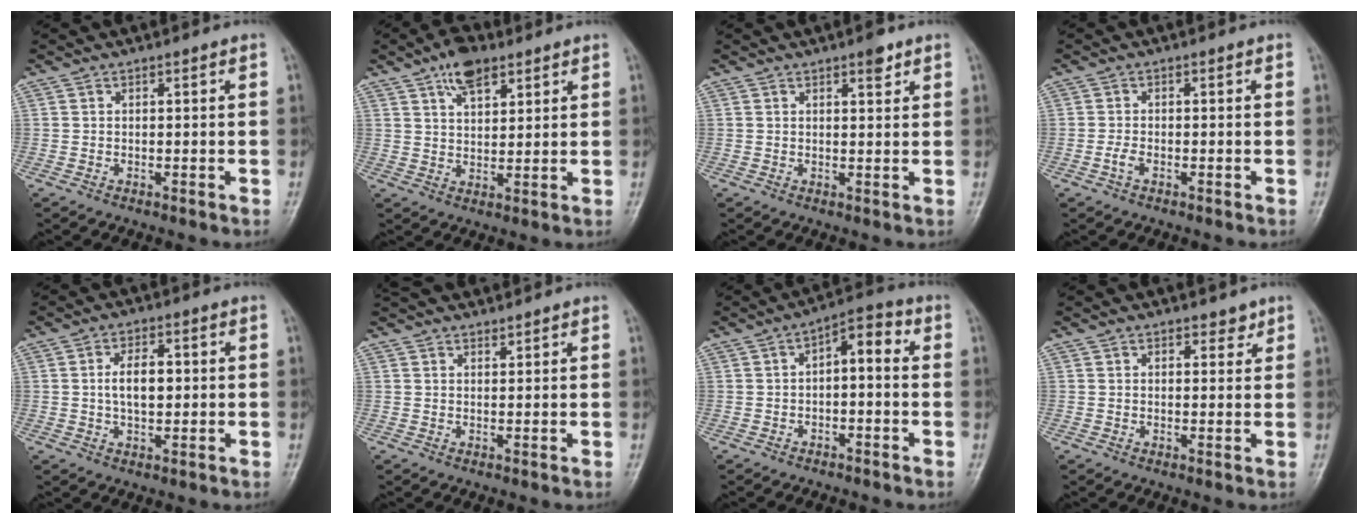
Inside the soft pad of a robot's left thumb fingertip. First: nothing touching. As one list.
[{"total": 7.3, "force": [4.5, 3.7, 4.5], "torque": [-0.055, -0.017, 0.073]}, {"total": 2.5, "force": [1.7, 0.9, 1.7], "torque": [-0.016, -0.009, 0.022]}, {"total": 1.6, "force": [-0.9, 0.8, 1.1], "torque": [-0.028, 0.003, -0.021]}, {"total": 5.7, "force": [0.5, 3.2, 4.7], "torque": [-0.075, 0.004, 0.006]}, {"total": 5.5, "force": [5.0, 1.4, 1.8], "torque": [-0.004, 0.009, 0.083]}, {"total": 6.0, "force": [0.4, 2.9, 5.2], "torque": [-0.062, 0.030, -0.008]}, {"total": 2.3, "force": [1.8, 1.3, 0.7], "torque": [0.010, -0.010, 0.020]}]